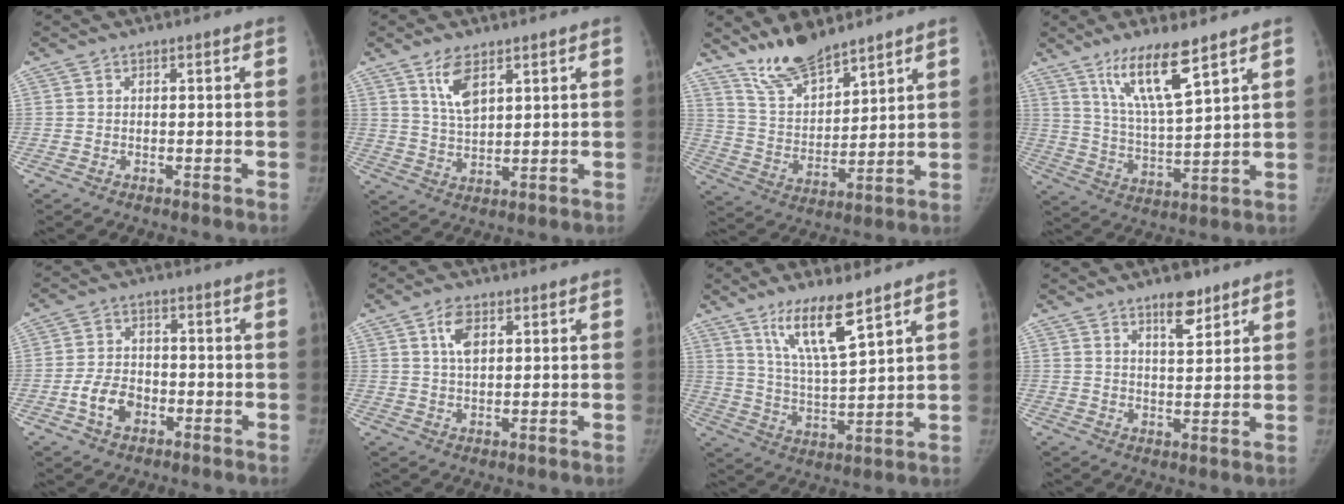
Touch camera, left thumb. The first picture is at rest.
{"total": 6.5, "force": [3.7, 2.8, 4.6], "torque": [-0.079, -0.021, 0.077]}
{"total": 11.5, "force": [9.6, 3.7, 5.0], "torque": [-0.068, -0.063, 0.190]}
{"total": 12.1, "force": [7.8, 2.2, 9.0], "torque": [-0.161, -0.046, 0.155]}
{"total": 6.5, "force": [-2.6, 4.5, 3.9], "torque": [-0.062, 0.021, -0.048]}
{"total": 4.8, "force": [2.0, 2.6, 3.6], "torque": [-0.059, -0.003, 0.038]}
{"total": 11.5, "force": [7.5, 2.0, 8.4], "torque": [-0.151, -0.049, 0.150]}
{"total": 6.0, "force": [4.2, 2.2, 3.7], "torque": [-0.040, -0.029, 0.065]}